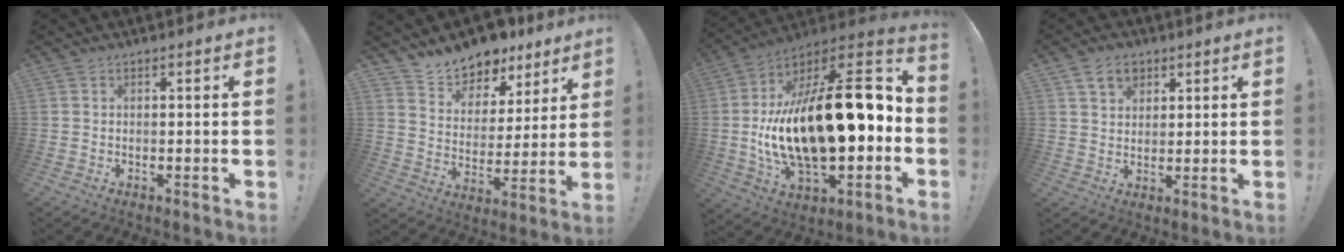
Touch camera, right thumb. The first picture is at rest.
{"total": 10.4, "force": [9.5, 4.1, 0.9], "torque": [-0.029, -0.089, 0.175]}
{"total": 26.7, "force": [0.2, 9.4, 25.0], "torque": [-0.448, -0.019, 0.000]}
{"total": 7.2, "force": [4.1, 5.2, 2.9], "torque": [-0.043, -0.009, 0.079]}